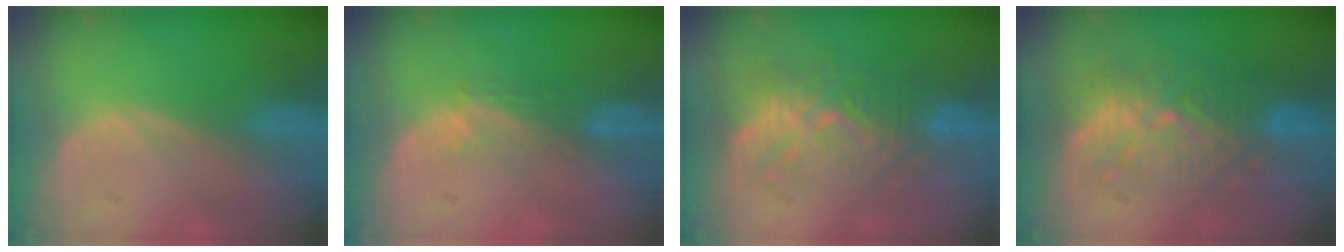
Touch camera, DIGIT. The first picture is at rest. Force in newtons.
{"total": 2.9, "press": 2.4, "slide": 1.7}
{"total": 9.0, "press": 8.6, "slide": 2.4}
{"total": 9.3, "press": 8.9, "slide": 2.6}